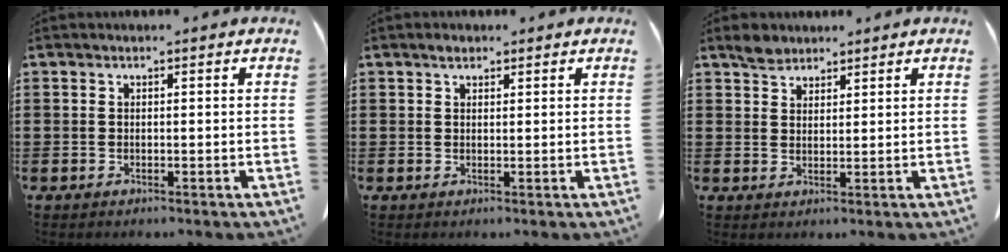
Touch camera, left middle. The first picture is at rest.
{"total": 1.1, "force": [0.8, 0.6, 0.5], "torque": [-0.005, 0.001, 0.012]}
{"total": 2.7, "force": [2.3, 1.3, 0.6], "torque": [-0.011, 0.001, 0.042]}